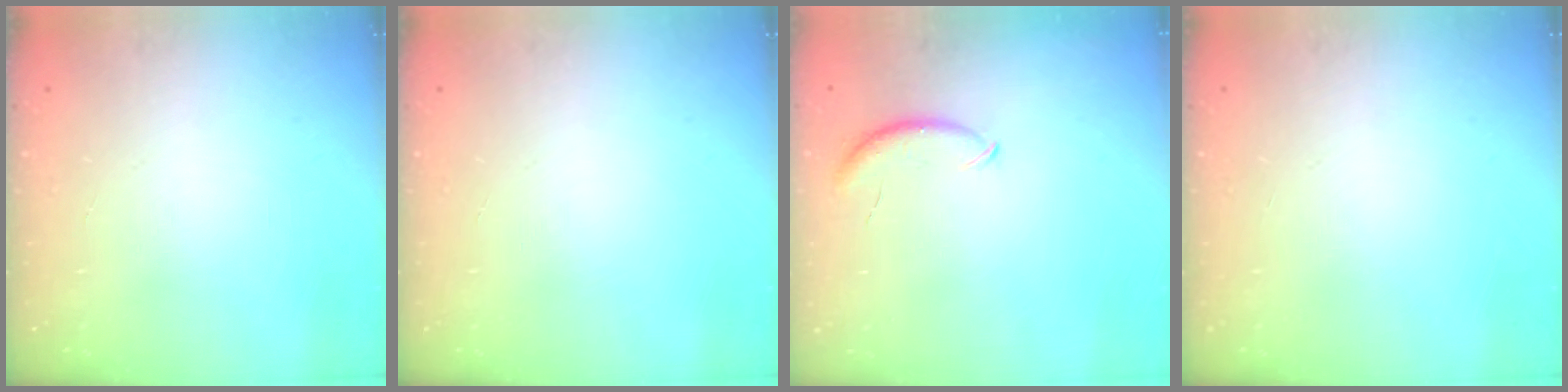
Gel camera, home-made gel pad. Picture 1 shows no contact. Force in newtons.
{"total": 0.0}
{"total": 7.4, "press": 7.4, "slide": 1.1}
{"total": 0.0}